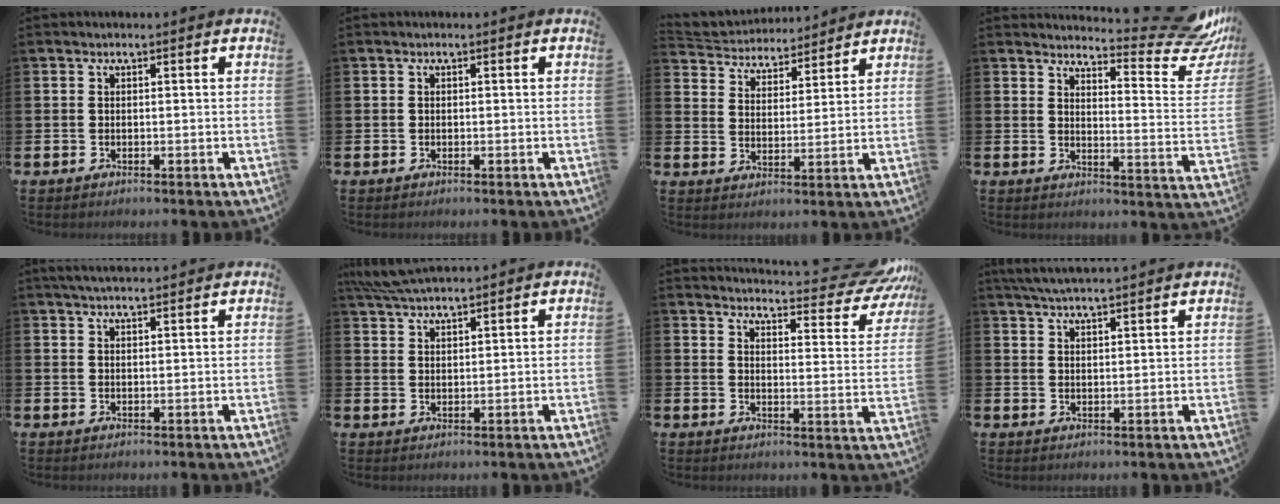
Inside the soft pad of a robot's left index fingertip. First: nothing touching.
{"total": 0.0}
{"total": 4.6, "force": [4.5, 1.0, -0.4], "torque": [-0.021, -0.034, 0.078]}
{"total": 7.2, "force": [6.2, 1.6, 3.3], "torque": [-0.034, -0.061, 0.096]}
{"total": 2.9, "force": [2.8, 0.0, 0.7], "torque": [-0.012, -0.010, 0.050]}
{"total": 5.0, "force": [4.7, 0.5, 1.5], "torque": [-0.040, -0.014, 0.087]}
{"total": 6.0, "force": [5.6, 1.0, 2.1], "torque": [-0.032, -0.057, 0.086]}
{"total": 4.4, "force": [4.3, -0.3, 0.8], "torque": [-0.021, -0.018, 0.076]}